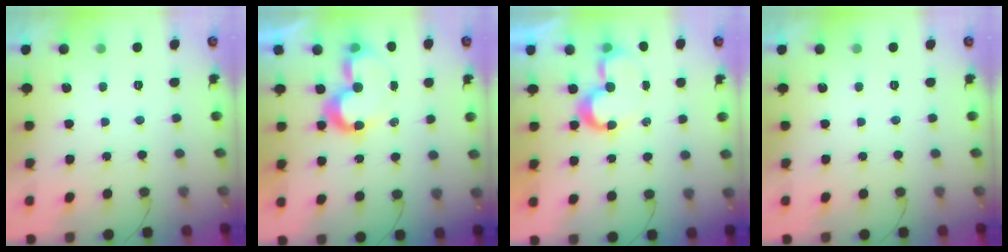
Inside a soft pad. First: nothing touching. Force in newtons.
{"total": 8.7, "press": 8.2, "slide": 3.0}
{"total": 7.9, "press": 7.9, "slide": 0.2}
{"total": 0.0}